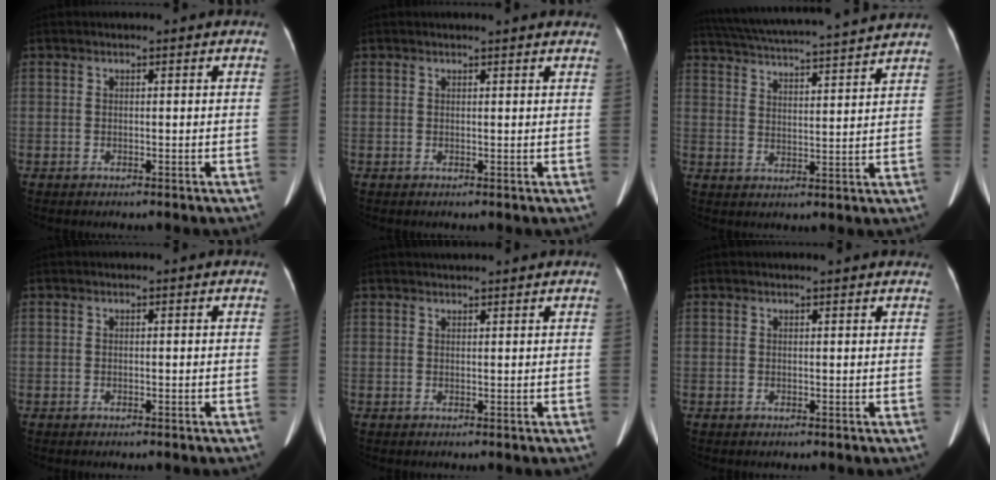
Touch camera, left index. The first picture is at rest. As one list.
[{"total": 5.2, "force": [4.9, 0.6, 1.7], "torque": [-0.018, 0.011, 0.041]}, {"total": 19.8, "force": [18.2, 0.1, 7.8], "torque": [-0.143, 0.016, 0.262]}, {"total": 0.0}, {"total": 3.3, "force": [3.2, 0.1, 0.9], "torque": [-0.011, 0.028, 0.046]}, {"total": 4.5, "force": [4.2, 0.5, 1.6], "torque": [-0.019, 0.014, 0.038]}]